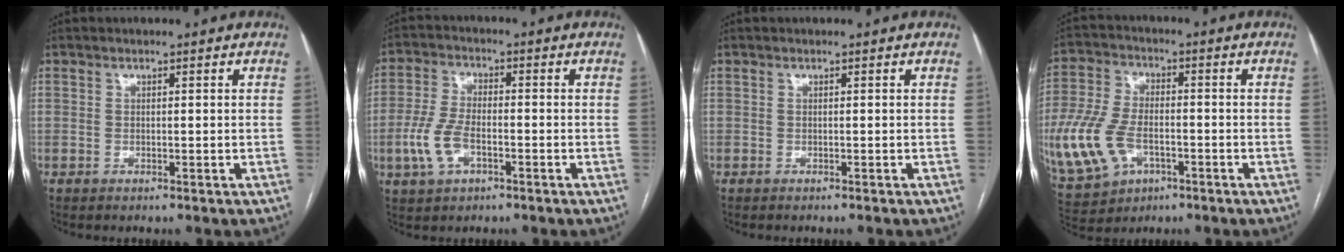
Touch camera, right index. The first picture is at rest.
{"total": 6.4, "force": [-2.1, 3.1, 5.2], "torque": [-0.122, 0.004, -0.039]}
{"total": 0.0}
{"total": 13.3, "force": [-4.0, 8.3, 9.6], "torque": [-0.231, 0.002, -0.066]}